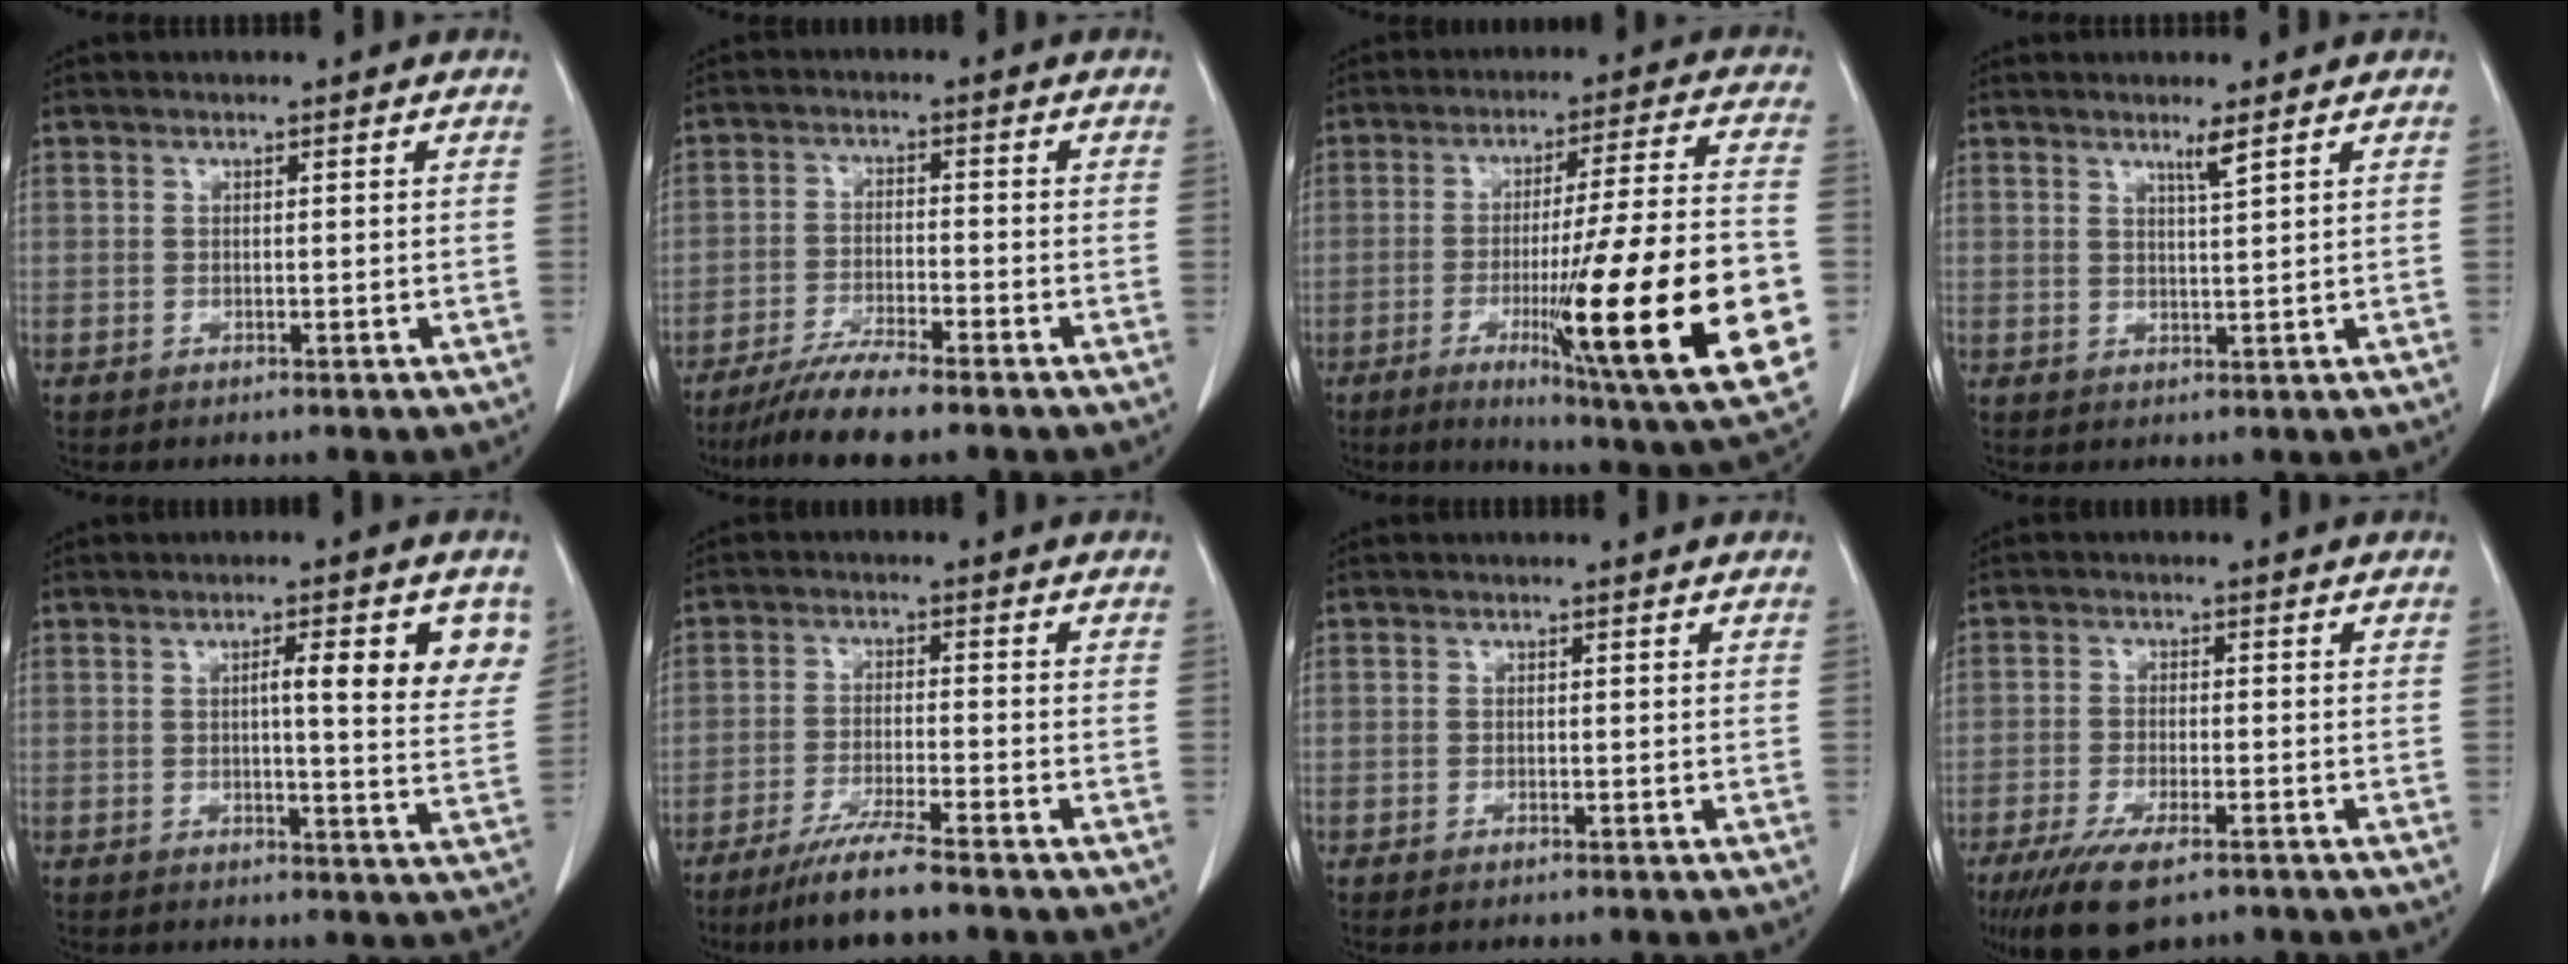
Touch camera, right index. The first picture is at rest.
{"total": 6.0, "force": [-4.8, 0.0, 3.5], "torque": [-0.068, -0.019, -0.092]}
{"total": 25.6, "force": [-6.5, 0.5, 24.7], "torque": [-0.311, -0.036, -0.100]}
{"total": 2.1, "force": [1.5, -0.5, 1.4], "torque": [-0.027, -0.009, 0.029]}
{"total": 9.1, "force": [3.1, 1.3, 8.5], "torque": [-0.104, 0.003, 0.033]}
{"total": 7.1, "force": [-5.6, -0.5, 4.2], "torque": [-0.076, -0.022, -0.103]}
{"total": 0.6, "force": [-0.5, 0.1, 0.3], "torque": [-0.007, 0.000, -0.004]}
{"total": 9.2, "force": [-6.3, 2.6, 6.3], "torque": [-0.110, -0.017, -0.101]}